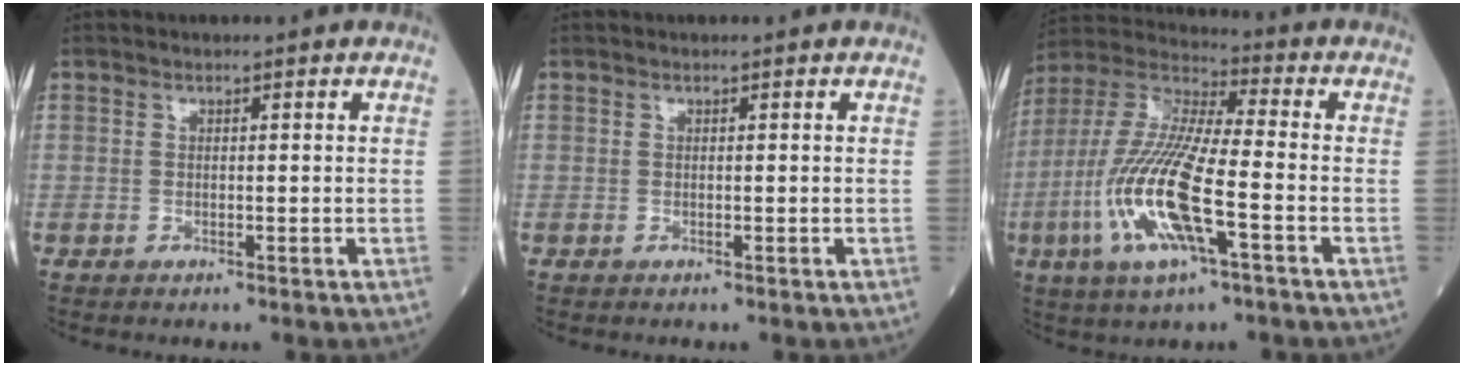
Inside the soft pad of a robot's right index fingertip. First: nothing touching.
{"total": 0.0}
{"total": 17.0, "force": [-5.1, 2.9, 15.9], "torque": [-0.347, -0.013, -0.097]}